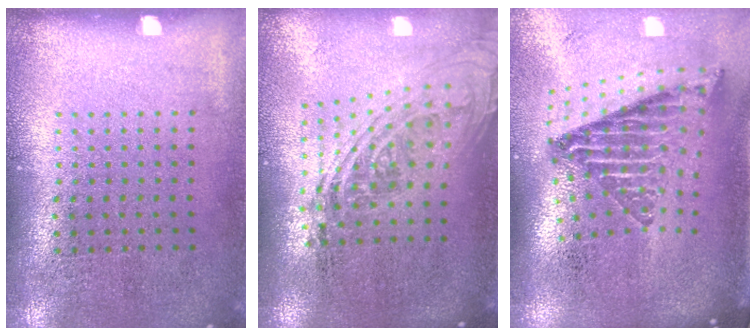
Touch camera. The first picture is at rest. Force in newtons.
{"total": 2.2, "press": 1.6, "slide": 1.5}
{"total": 2.5, "press": 1.6, "slide": 1.9}